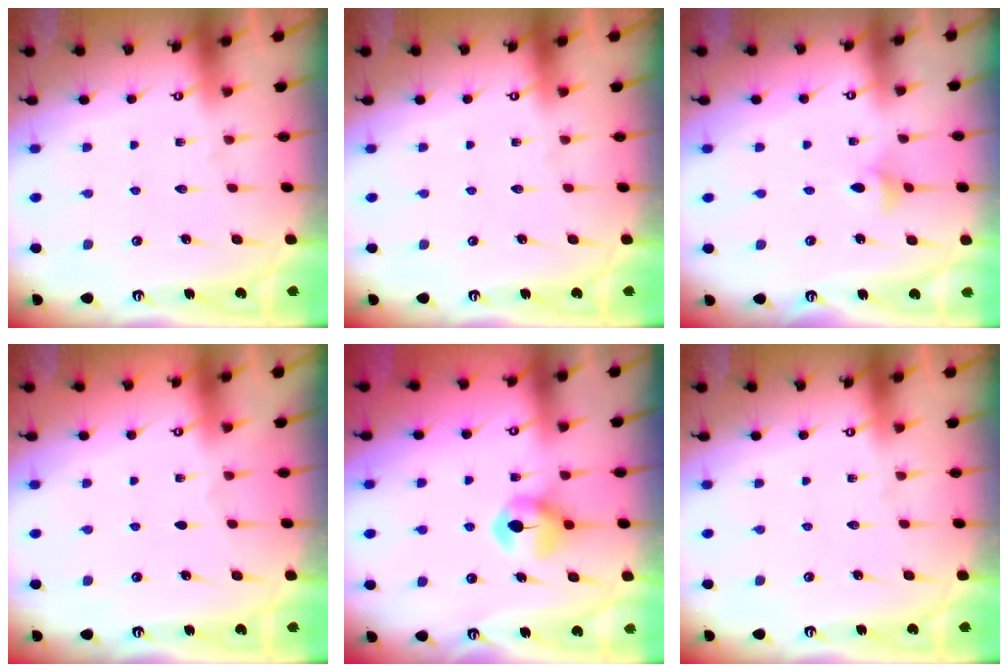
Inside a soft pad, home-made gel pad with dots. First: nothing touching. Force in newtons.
{"total": 0.0}
{"total": 3.4, "press": 3.3, "slide": 0.6}
{"total": 0.0}
{"total": 7.3, "press": 7.3, "slide": 0.4}
{"total": 0.0}